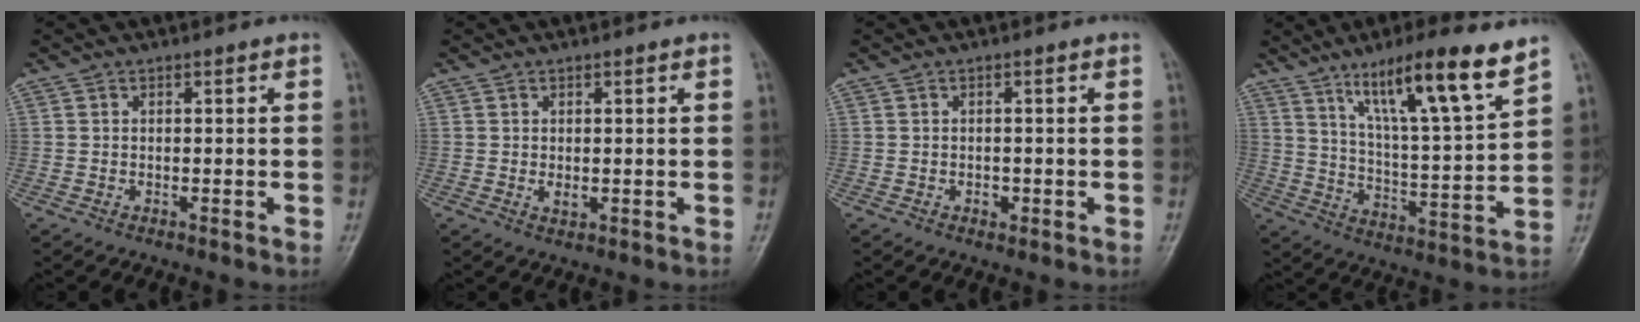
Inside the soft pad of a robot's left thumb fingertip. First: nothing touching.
{"total": 2.0, "force": [0.1, 1.2, 1.5], "torque": [-0.019, -0.004, 0.006]}
{"total": 1.3, "force": [-0.5, 1.1, 0.7], "torque": [-0.002, 0.004, -0.005]}
{"total": 16.6, "force": [10.8, 1.9, 12.4], "torque": [-0.189, -0.054, 0.185]}